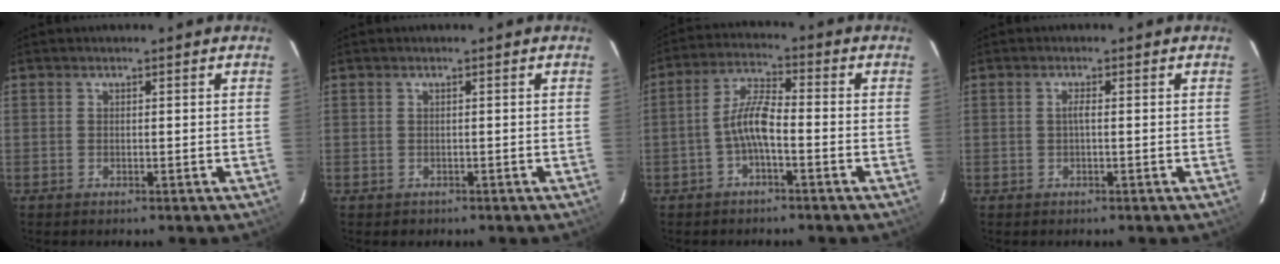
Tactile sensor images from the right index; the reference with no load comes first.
{"total": 0.8, "force": [-0.3, 0.7, 0.0], "torque": [0.001, 0.002, 0.002]}
{"total": 5.9, "force": [-2.1, 1.3, 5.3], "torque": [-0.114, 0.015, -0.042]}
{"total": 1.0, "force": [-0.1, -0.1, 1.0], "torque": [-0.020, 0.004, -0.004]}